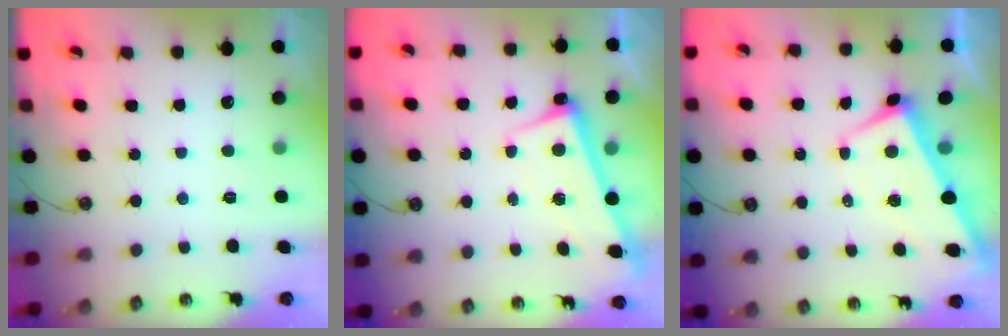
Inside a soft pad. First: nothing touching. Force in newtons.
{"total": 2.6, "press": 2.4, "slide": 0.9}
{"total": 1.6, "press": 1.4, "slide": 0.8}